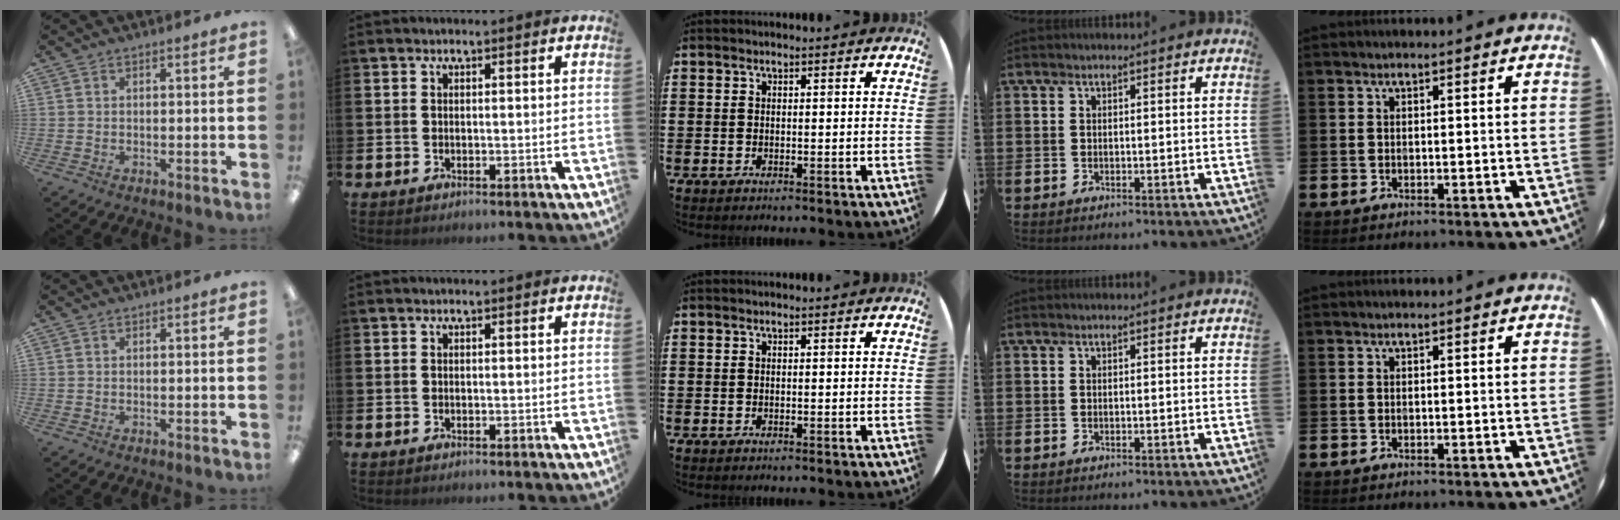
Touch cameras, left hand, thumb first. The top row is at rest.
{}